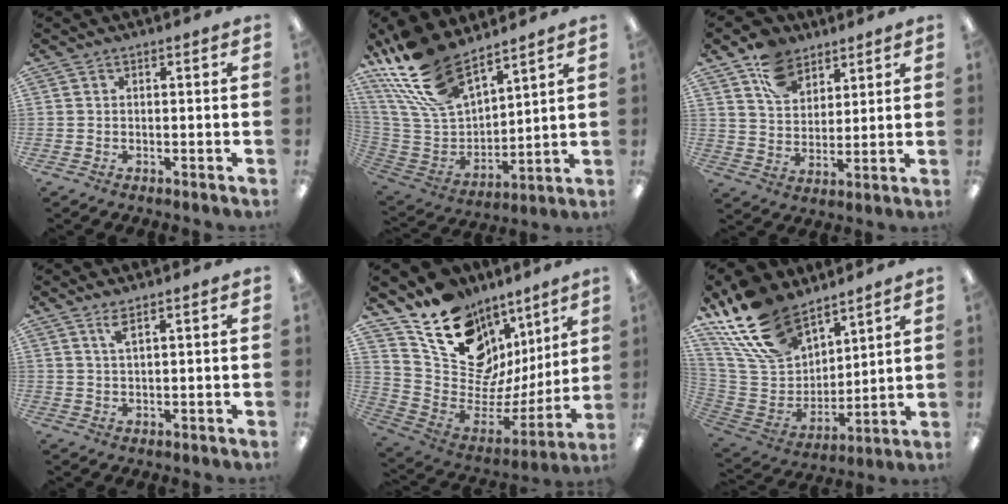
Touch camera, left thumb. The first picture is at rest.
{"total": 20.7, "force": [15.5, 8.9, 10.4], "torque": [-0.238, -0.083, 0.286]}
{"total": 11.3, "force": [7.6, 7.4, 3.9], "torque": [-0.078, -0.031, 0.146]}
{"total": 3.0, "force": [2.1, 0.5, 2.1], "torque": [-0.047, 0.003, 0.037]}
{"total": 16.5, "force": [10.7, 10.2, 7.4], "torque": [-0.117, -0.098, 0.203]}
{"total": 21.3, "force": [14.8, 11.6, 10.0], "torque": [-0.213, -0.065, 0.281]}